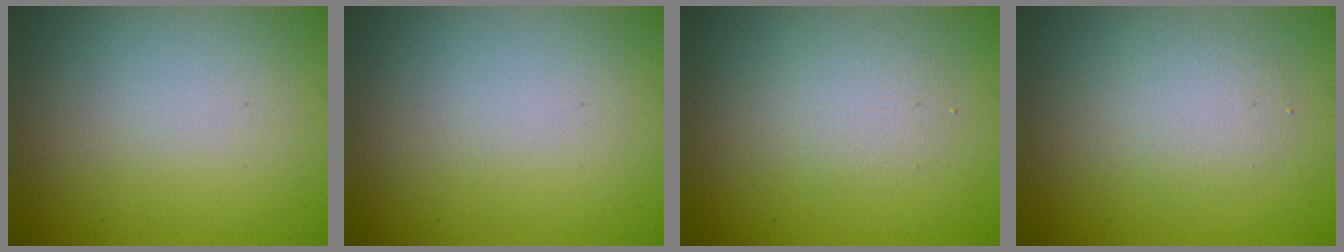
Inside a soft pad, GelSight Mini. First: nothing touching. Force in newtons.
{"total": 0.0}
{"total": 1.7, "press": 1.7, "slide": 0.0}
{"total": 2.4, "press": 2.4, "slide": 0.1}